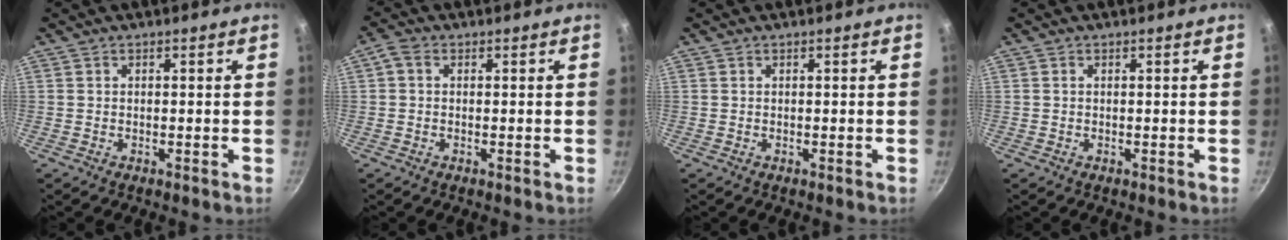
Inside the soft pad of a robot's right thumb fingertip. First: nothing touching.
{"total": 2.3, "force": [0.3, 1.7, 1.6], "torque": [-0.035, 0.010, 0.000]}
{"total": 0.0}
{"total": 0.0}